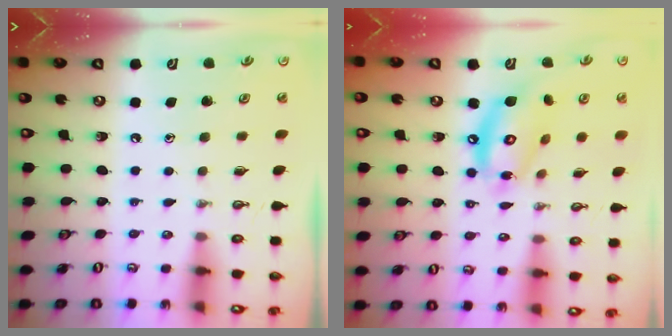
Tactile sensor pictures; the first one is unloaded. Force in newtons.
{"total": 14.2, "press": 14.2, "slide": 1.3}